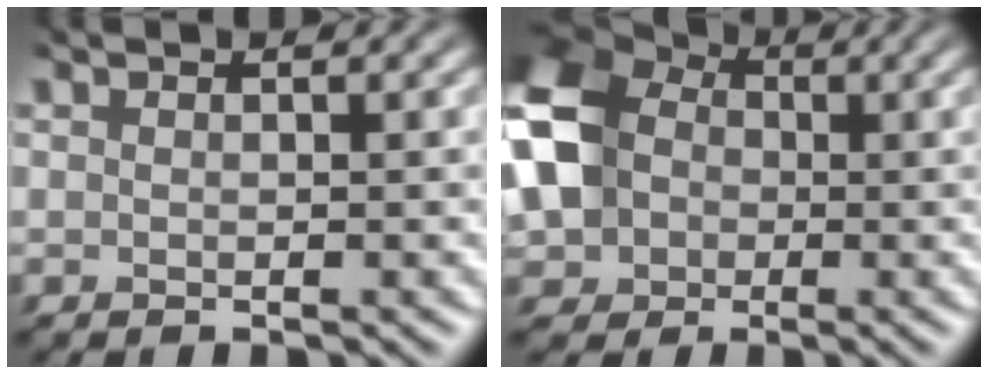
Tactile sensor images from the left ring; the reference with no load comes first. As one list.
[{"total": 9.5, "force": [-0.4, 8.0, 5.1], "torque": [-0.127, 0.006, -0.015]}]